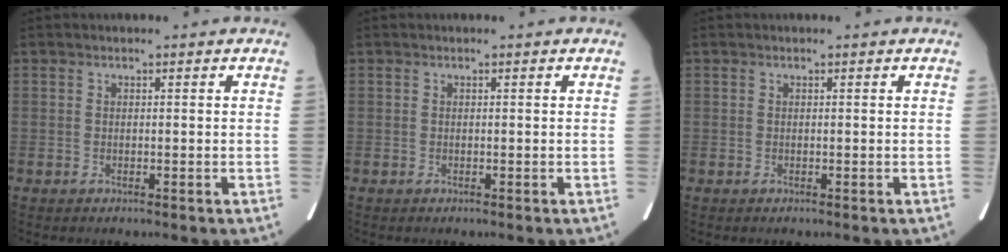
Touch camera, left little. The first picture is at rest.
{"total": 0.0}
{"total": 0.0}